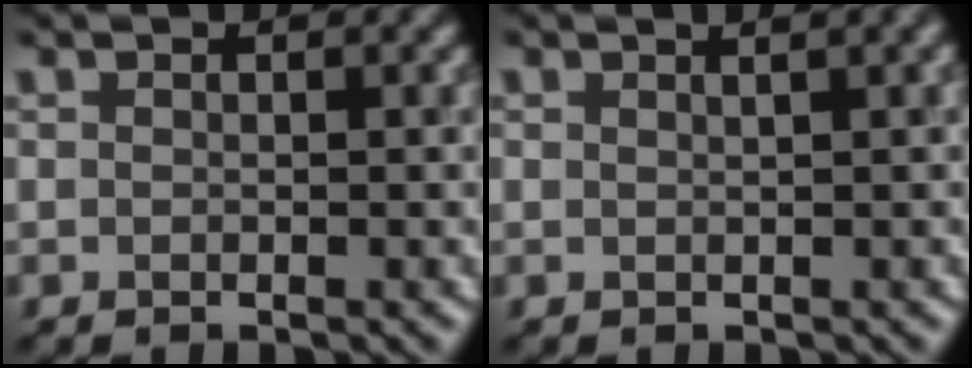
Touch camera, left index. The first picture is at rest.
{"total": 2.5, "force": [1.2, 0.9, 2.0], "torque": [-0.012, 0.010, 0.005]}